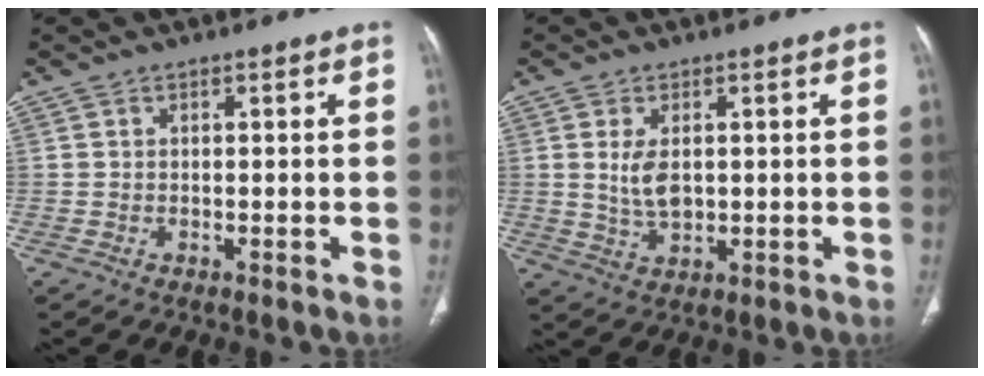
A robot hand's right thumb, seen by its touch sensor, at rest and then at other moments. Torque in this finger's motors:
{"motor_torque": [-0.36, 0.26, -0.21, 0.18, -0.04]}